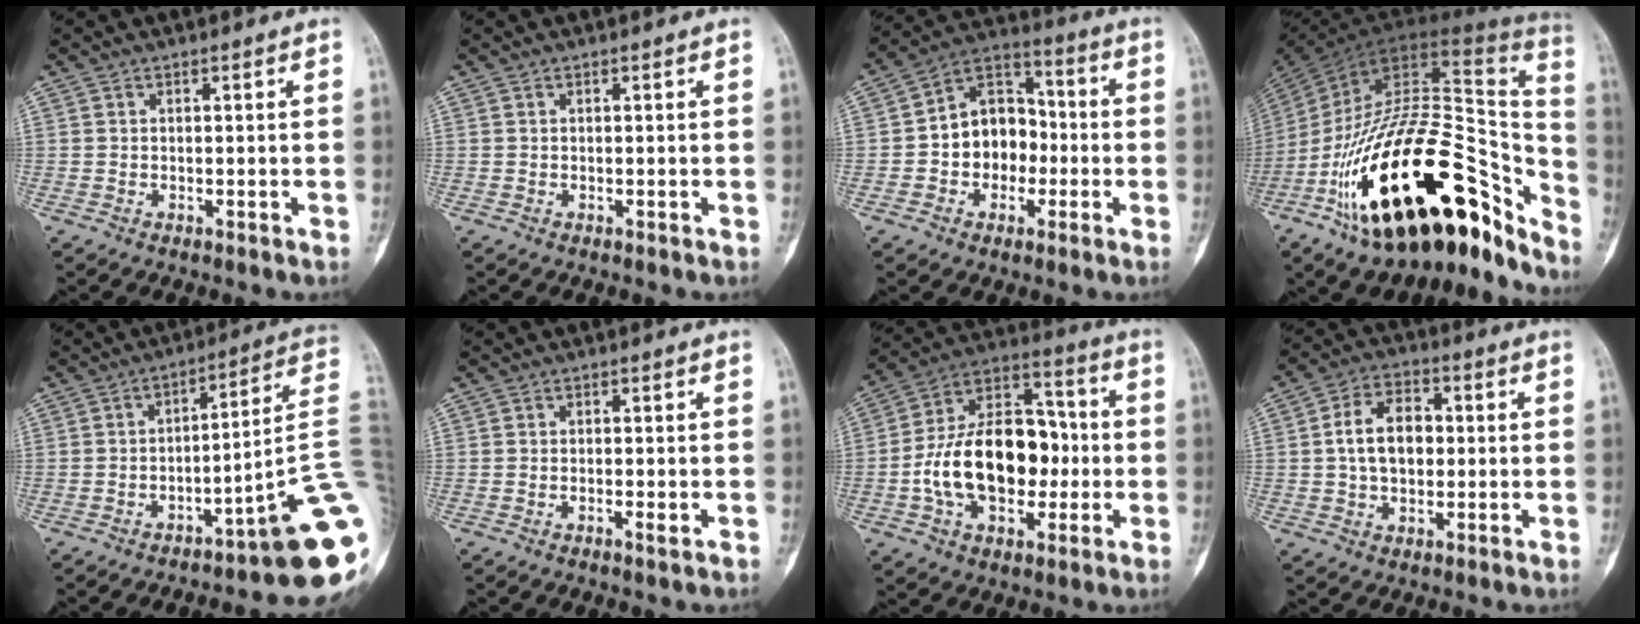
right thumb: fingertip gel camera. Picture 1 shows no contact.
{"total": 0.0}
{"total": 12.6, "force": [-1.6, 9.8, 7.7], "torque": [-0.078, 0.044, -0.039]}
{"total": 37.8, "force": [-17.3, 17.6, 28.7], "torque": [-0.379, 0.076, -0.269]}
{"total": 17.5, "force": [-5.9, 2.3, 16.3], "torque": [-0.142, 0.060, -0.073]}
{"total": 1.3, "force": [-0.6, 0.2, 1.1], "torque": [-0.021, -0.001, -0.009]}
{"total": 21.2, "force": [-2.6, 13.5, 16.1], "torque": [-0.242, 0.038, -0.042]}
{"total": 9.7, "force": [0.3, 6.5, 7.1], "torque": [-0.107, 0.019, -0.001]}